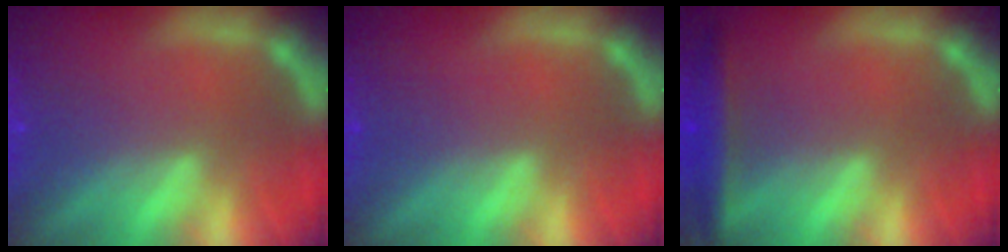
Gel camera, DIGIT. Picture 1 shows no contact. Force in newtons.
{"total": 0.0}
{"total": 3.5}